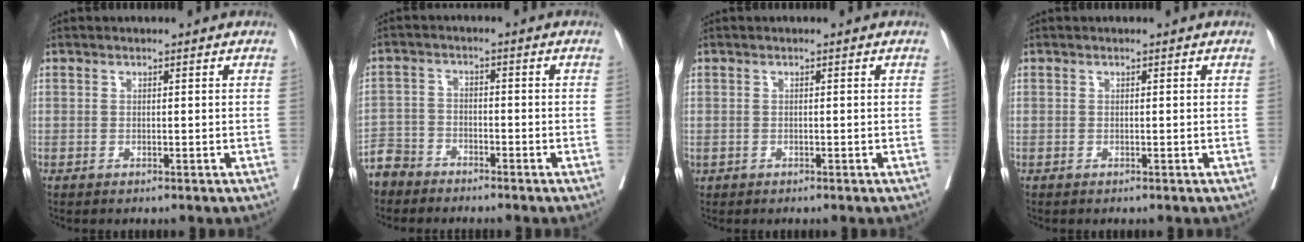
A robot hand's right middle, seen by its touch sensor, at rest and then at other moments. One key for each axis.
{"total": 4.7, "fx": -4.2, "fy": 2.0, "fz": -0.3, "tx": 0.003, "ty": -0.006, "tz": -0.088}
{"total": 0.0}
{"total": 0.0}